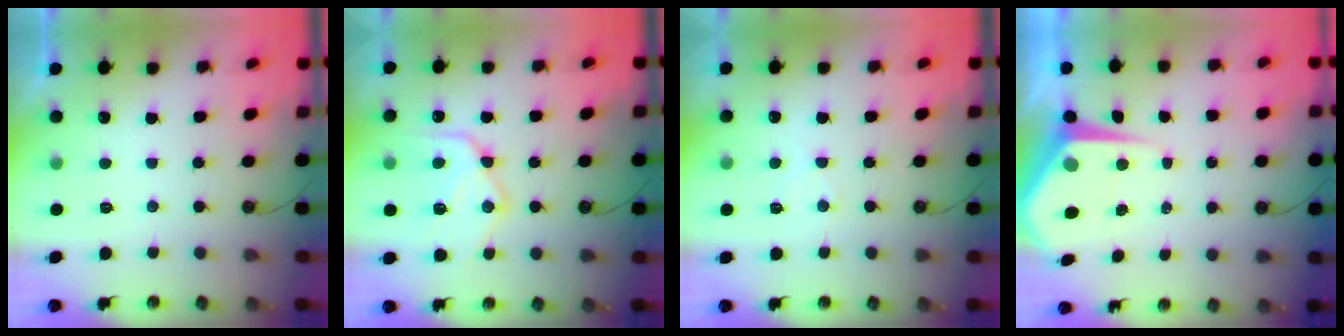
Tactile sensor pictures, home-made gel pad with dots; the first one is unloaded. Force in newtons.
{"total": 14.5, "press": 14.5, "slide": 0.7}
{"total": 4.8, "press": 4.8, "slide": 0.7}
{"total": 8.0, "press": 8.0, "slide": 0.7}